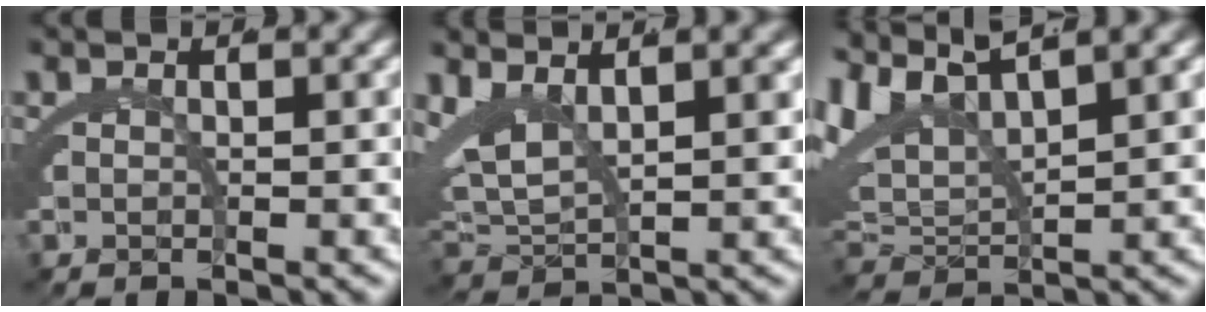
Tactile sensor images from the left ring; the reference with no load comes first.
{"total": 6.0, "force": [1.9, 4.0, 4.0], "torque": [-0.107, -0.012, 0.040]}
{"total": 8.6, "force": [3.4, 6.1, 5.0], "torque": [-0.131, 0.004, 0.056]}